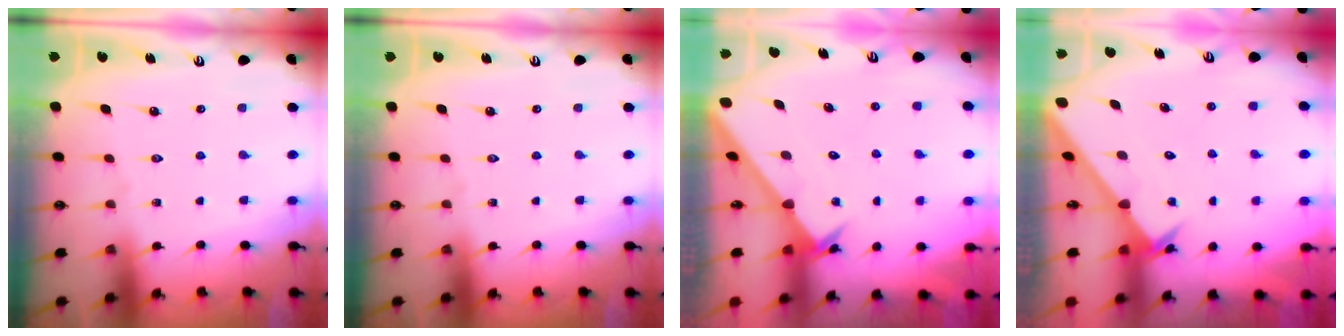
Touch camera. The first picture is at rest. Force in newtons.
{"total": 0.0}
{"total": 2.6, "press": 2.6, "slide": 0.2}
{"total": 2.6, "press": 2.6, "slide": 0.2}